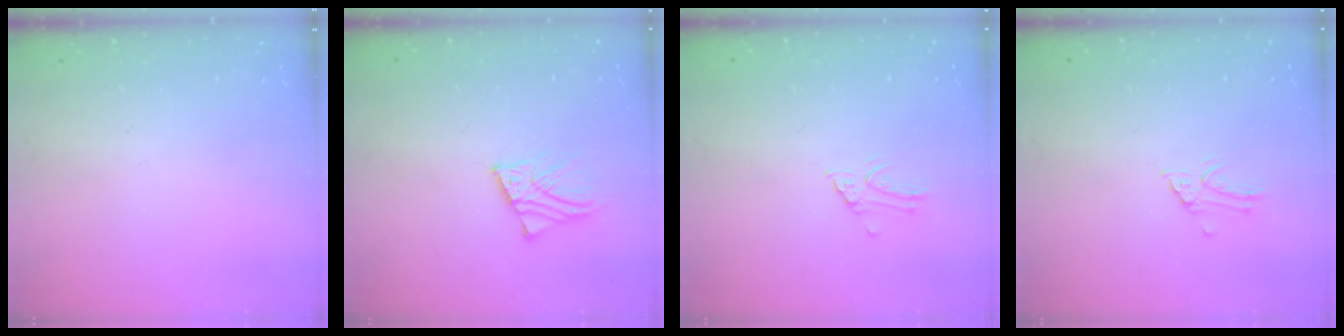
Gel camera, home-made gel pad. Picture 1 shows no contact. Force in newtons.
{"total": 3.3, "press": 3.3, "slide": 0.4}
{"total": 2.8, "press": 2.8, "slide": 0.3}
{"total": 2.8, "press": 2.8, "slide": 0.3}